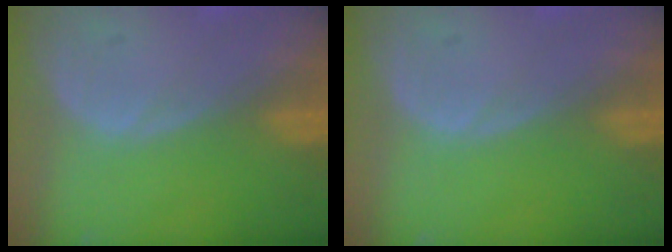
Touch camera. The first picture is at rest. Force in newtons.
{"total": 0.0}